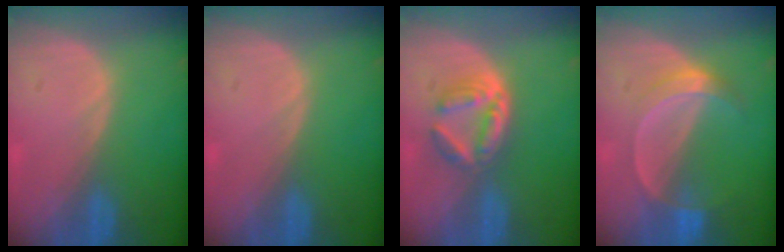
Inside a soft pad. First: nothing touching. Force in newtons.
{"total": 0.0}
{"total": 6.2, "press": 5.4, "slide": 3.0}
{"total": 5.3, "press": 4.8, "slide": 2.3}